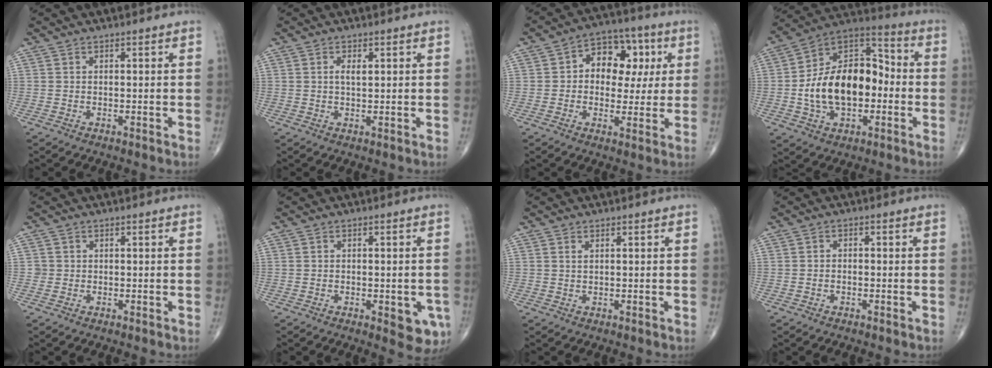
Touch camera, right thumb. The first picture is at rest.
{"total": 2.2, "force": [0.6, 1.0, 1.9], "torque": [-0.031, -0.001, 0.010]}
{"total": 12.4, "force": [2.3, 8.8, 8.5], "torque": [-0.065, 0.018, 0.026]}
{"total": 20.0, "force": [-2.0, 12.4, 15.6], "torque": [-0.239, 0.038, -0.037]}
{"total": 1.0, "force": [-0.1, 1.0, 0.0], "torque": [0.007, 0.005, -0.004]}
{"total": 6.2, "force": [-2.1, 2.7, 5.2], "torque": [-0.045, -0.002, -0.020]}
{"total": 0.7, "force": [0.3, 0.2, 0.5], "torque": [-0.009, 0.003, 0.007]}
{"total": 1.0, "force": [-0.4, 0.7, 0.6], "torque": [-0.008, 0.005, -0.008]}